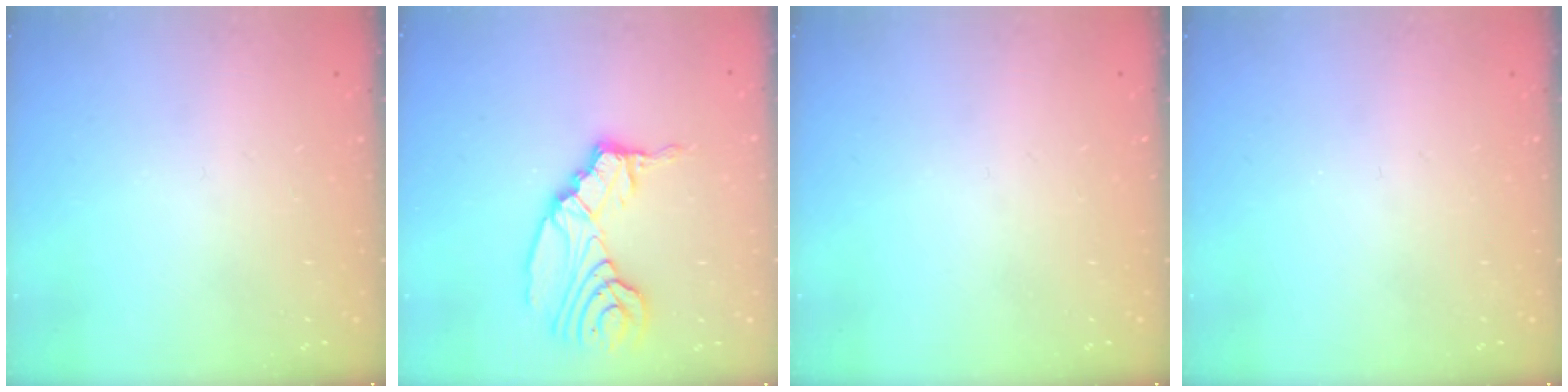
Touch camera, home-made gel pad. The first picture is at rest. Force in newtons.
{"total": 13.5, "press": 13.4, "slide": 1.2}
{"total": 0.0}
{"total": 0.0}